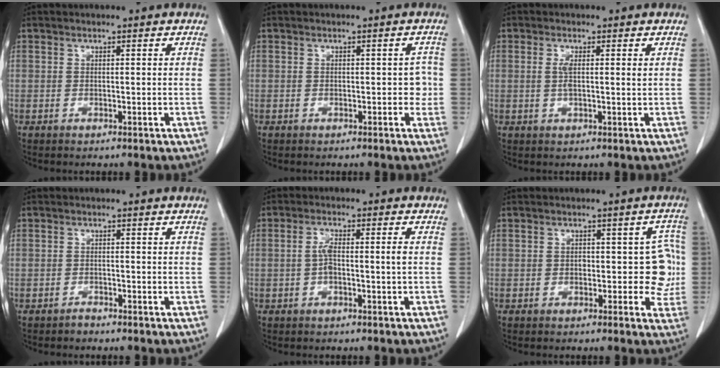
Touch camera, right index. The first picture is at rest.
{"total": 2.0, "force": [-0.3, 1.3, 1.5], "torque": [-0.007, 0.016, -0.005]}
{"total": 2.3, "force": [0.4, 0.4, 2.2], "torque": [-0.046, -0.001, 0.008]}
{"total": 0.9, "force": [-0.8, 0.4, 0.0], "torque": [0.003, 0.001, -0.017]}
{"total": 3.6, "force": [-0.4, 0.5, 3.5], "torque": [-0.072, 0.009, -0.008]}
{"total": 5.7, "force": [-0.5, 3.3, 4.6], "torque": [-0.026, 0.022, -0.008]}